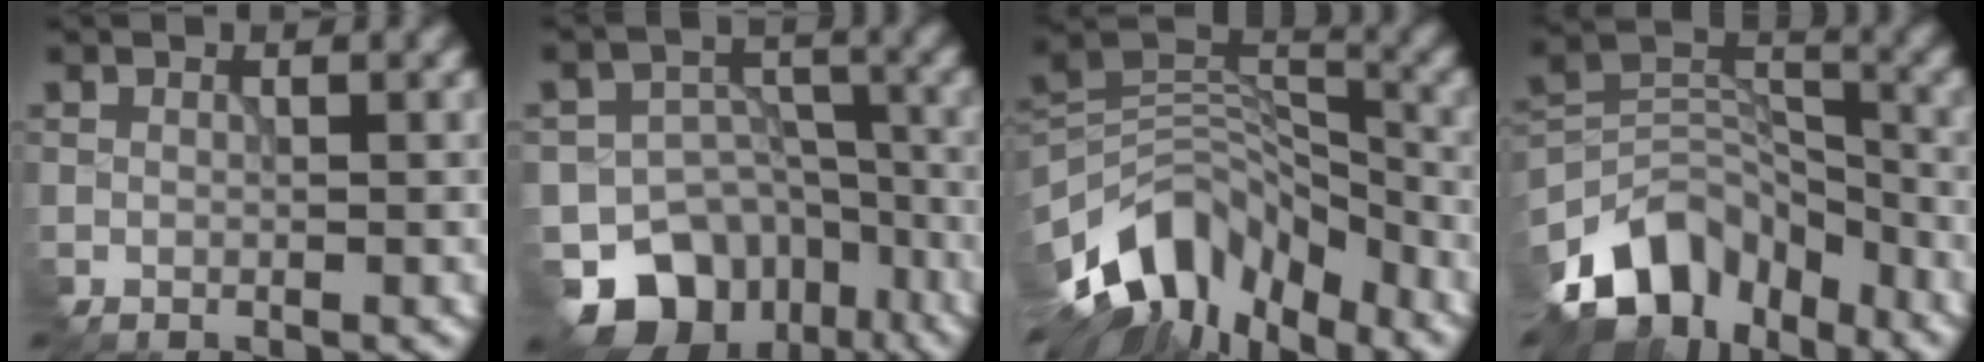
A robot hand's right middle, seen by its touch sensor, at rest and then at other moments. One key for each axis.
{"total": 9.9, "fx": -6.4, "fy": 6.9, "fz": 3.1, "tx": -0.032, "ty": -0.008, "tz": -0.097}
{"total": 10.8, "fx": -7.2, "fy": 5.9, "fz": 5.5, "tx": -0.096, "ty": 0.010, "tz": -0.143}
{"total": 10.2, "fx": -6.9, "fy": 6.0, "fz": 4.4, "tx": -0.074, "ty": 0.003, "tz": -0.140}